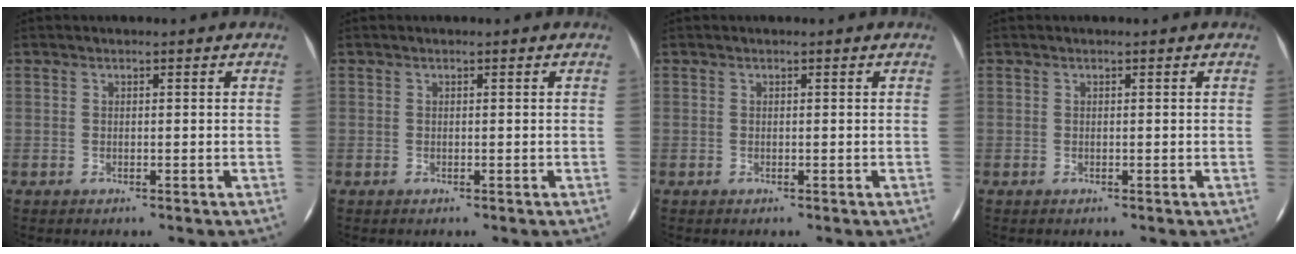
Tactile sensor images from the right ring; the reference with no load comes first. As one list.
[{"total": 0.0}, {"total": 0.0}, {"total": 0.0}]